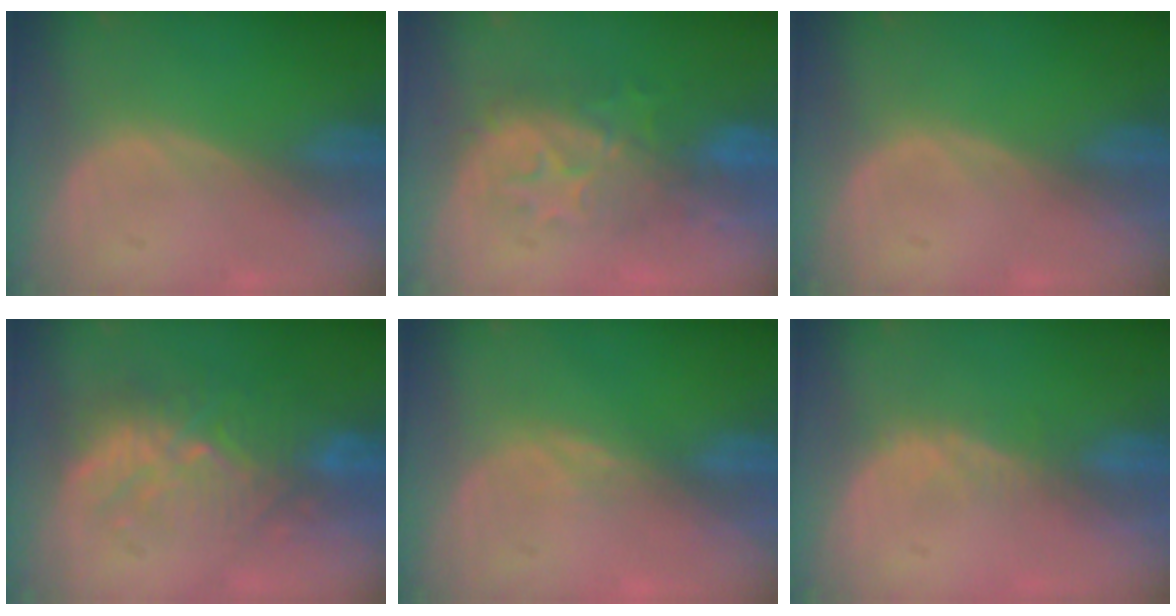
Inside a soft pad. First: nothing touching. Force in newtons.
{"total": 8.2, "press": 8.2, "slide": 1.0}
{"total": 0.0}
{"total": 9.5, "press": 9.0, "slide": 3.0}
{"total": 1.4, "press": 1.4, "slide": 0.3}
{"total": 2.3, "press": 1.9, "slide": 1.4}